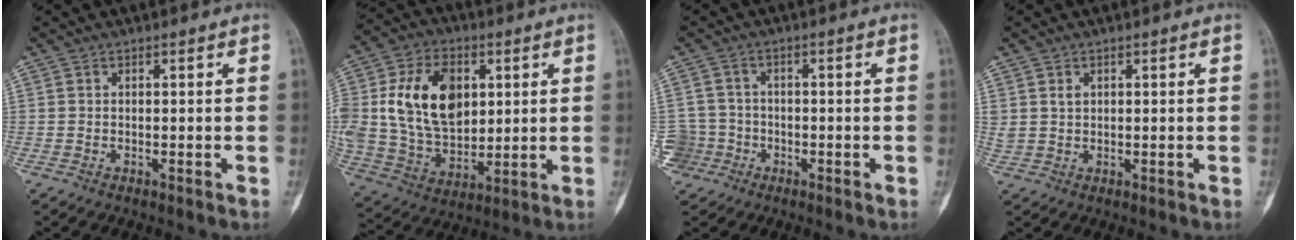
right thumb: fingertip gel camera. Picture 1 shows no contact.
{"total": 19.3, "force": [4.2, 13.0, 13.6], "torque": [-0.226, -0.005, 0.087]}
{"total": 6.1, "force": [-2.3, 5.6, 0.2], "torque": [0.009, 0.021, -0.038]}
{"total": 2.0, "force": [0.9, 1.4, 1.0], "torque": [-0.017, 0.000, 0.023]}